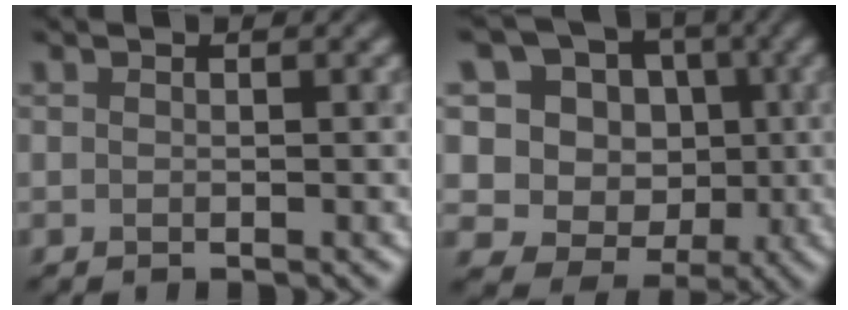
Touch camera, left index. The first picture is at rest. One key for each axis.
{"total": 12.4, "fx": 2.9, "fy": 10.8, "fz": 5.2, "tx": -0.132, "ty": 0.035, "tz": 0.036}